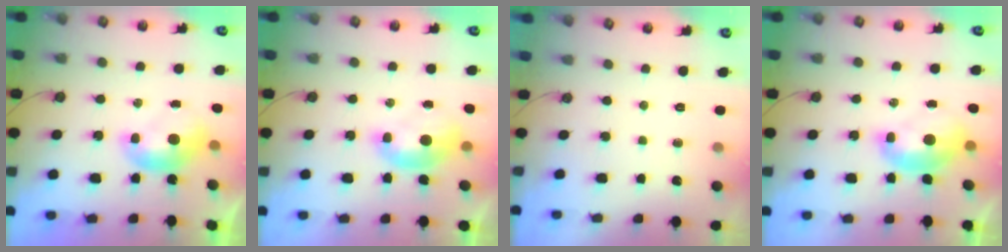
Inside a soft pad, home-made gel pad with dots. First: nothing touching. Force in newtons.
{"total": 1.8, "press": 1.7, "slide": 0.6}
{"total": 0.0}
{"total": 2.3, "press": 2.2, "slide": 0.6}